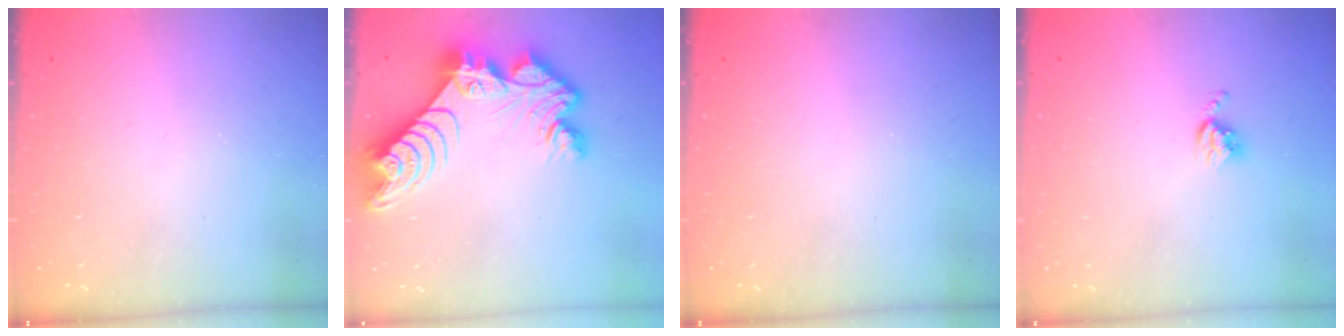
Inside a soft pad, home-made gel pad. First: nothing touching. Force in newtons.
{"total": 16.6, "press": 16.5, "slide": 1.4}
{"total": 0.0}
{"total": 4.5, "press": 4.5, "slide": 0.6}